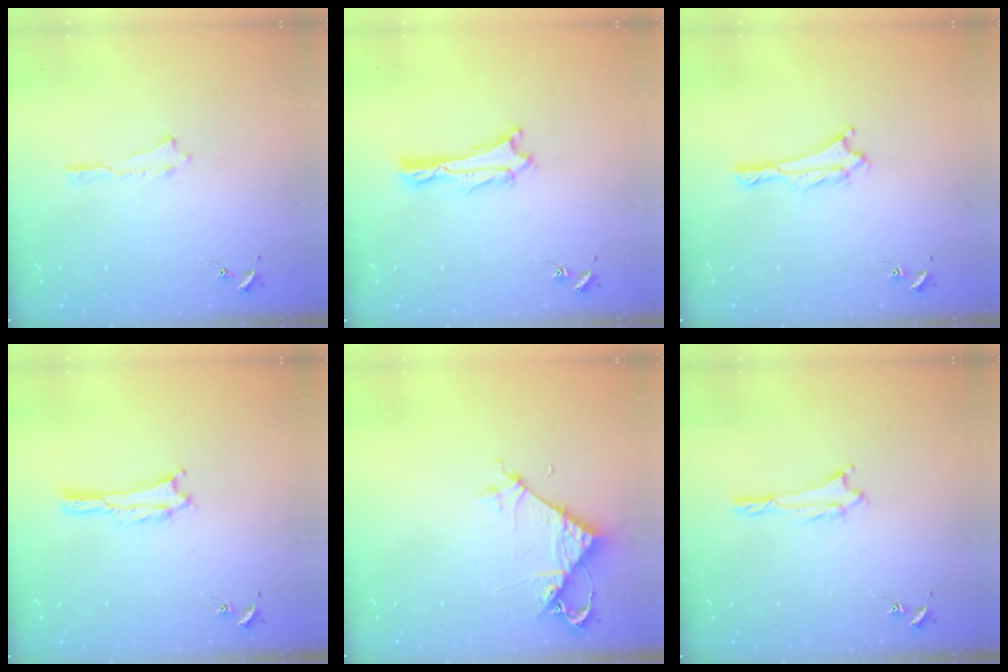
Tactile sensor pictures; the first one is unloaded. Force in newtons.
{"total": 0.9, "press": 0.9, "slide": 0.2}
{"total": 1.4, "press": 1.4, "slide": 0.2}
{"total": 0.0}
{"total": 5.1, "press": 5.0, "slide": 0.4}
{"total": 1.0, "press": 0.9, "slide": 0.2}